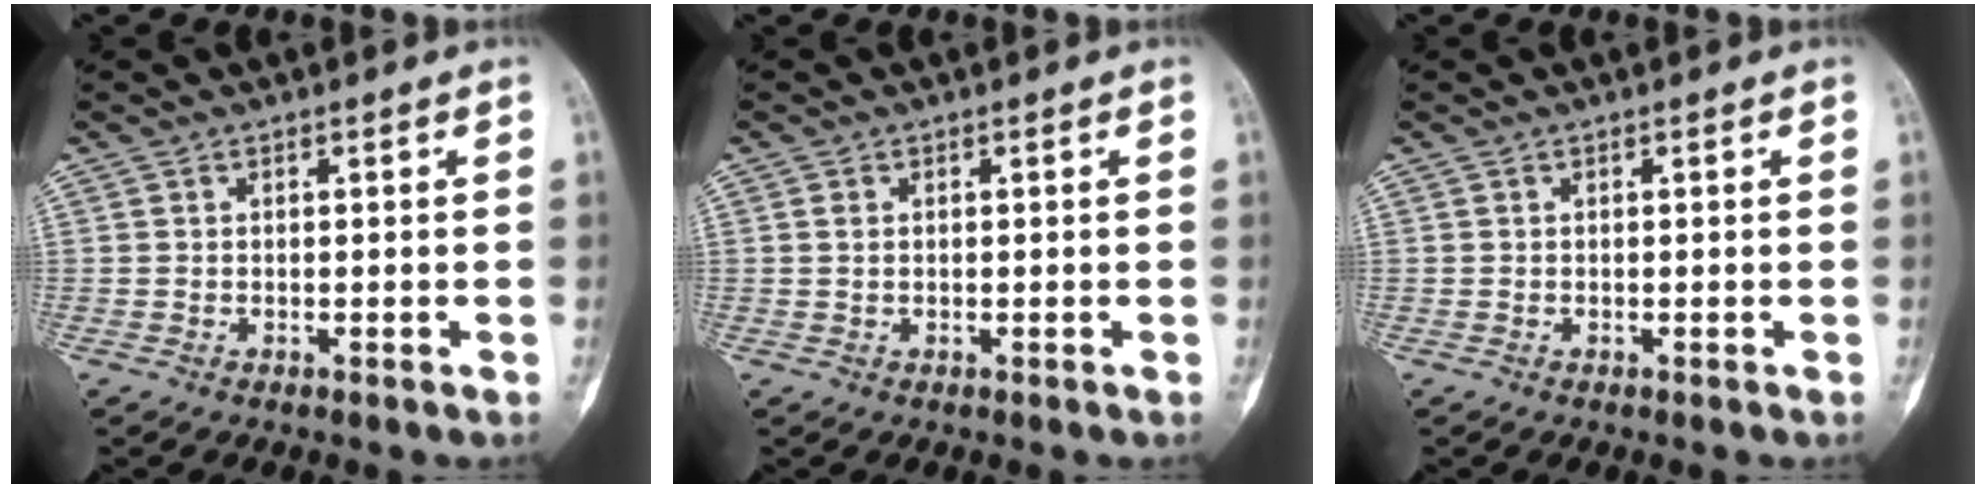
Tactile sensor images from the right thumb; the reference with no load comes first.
{"total": 1.1, "force": [0.3, 0.7, 0.7], "torque": [-0.016, 0.000, 0.009]}
{"total": 0.0}